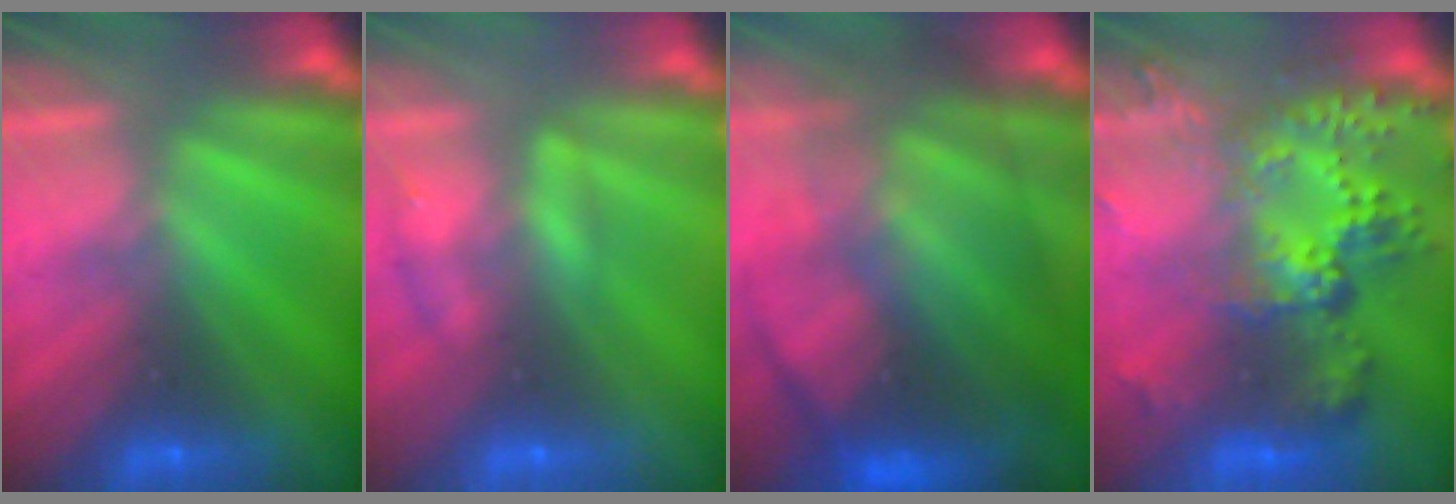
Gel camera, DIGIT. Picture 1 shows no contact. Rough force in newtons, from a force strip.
{"total": 2.3}
{"total": 7.6}
{"total": 6.3}